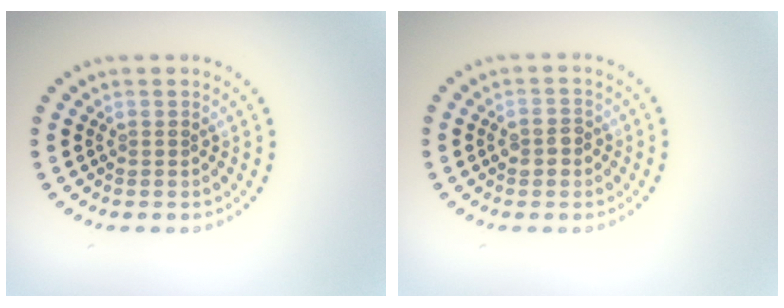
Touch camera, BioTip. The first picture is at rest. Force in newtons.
{"total": 1.7, "press": 1.7, "slide": 0.1}